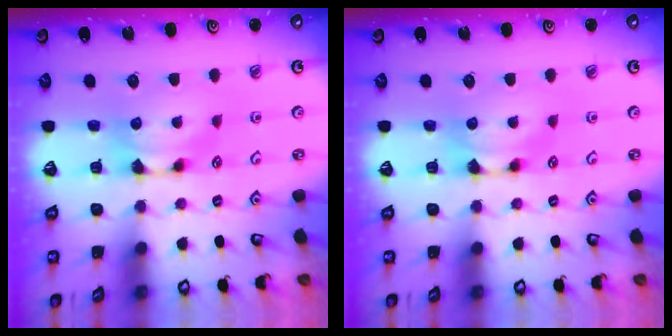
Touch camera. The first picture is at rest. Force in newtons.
{"total": 0.0}